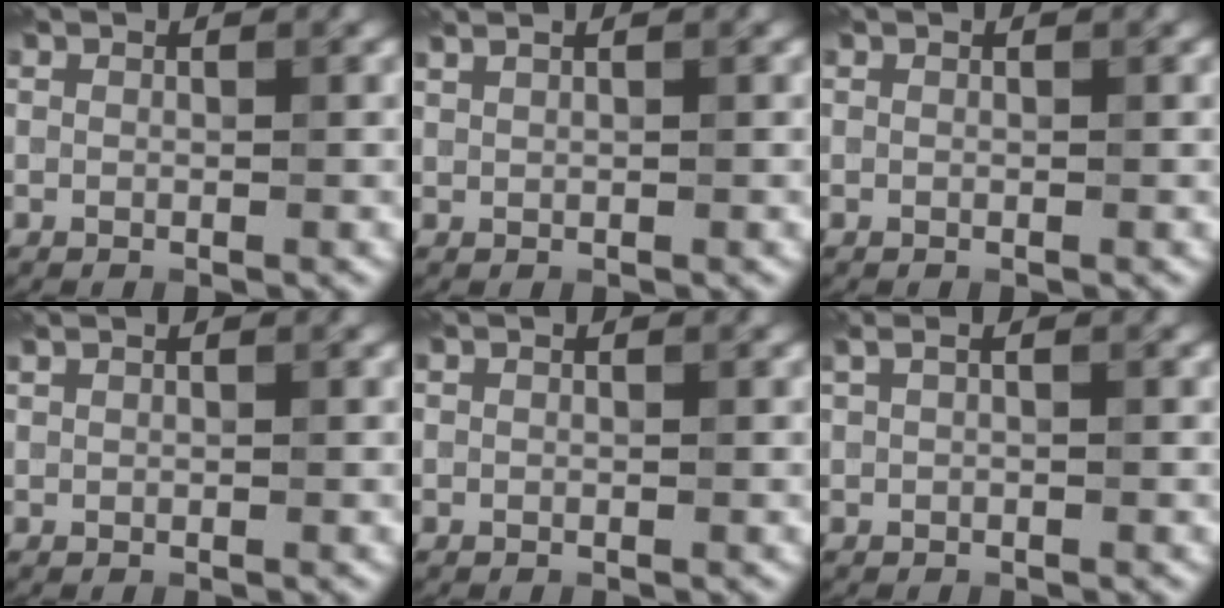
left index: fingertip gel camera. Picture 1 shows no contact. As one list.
[{"total": 1.9, "force": [1.4, 0.7, 1.1], "torque": [-0.011, 0.001, 0.013]}, {"total": 0.0}, {"total": 0.6, "force": [0.5, 0.2, 0.3], "torque": [-0.007, 0.003, 0.011]}, {"total": 0.0}, {"total": 1.1, "force": [0.5, 0.3, 1.0], "torque": [-0.024, 0.001, 0.005]}]